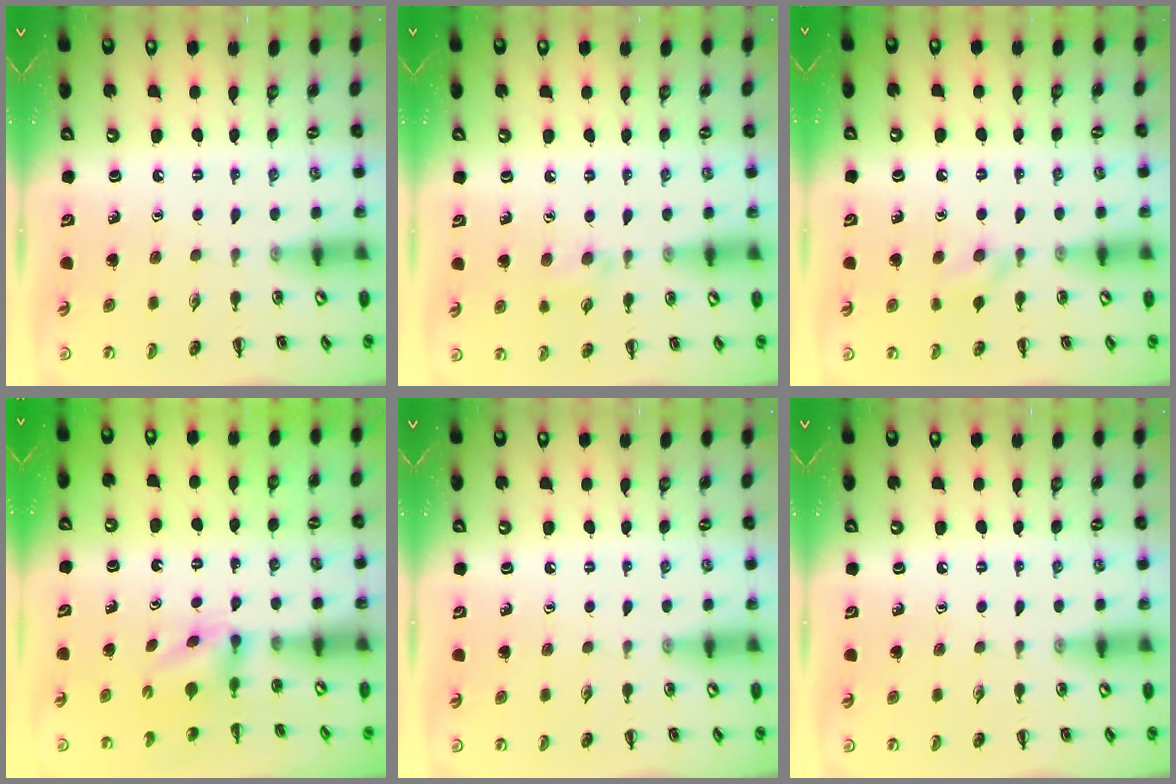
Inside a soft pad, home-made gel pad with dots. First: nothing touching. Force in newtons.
{"total": 6.3, "press": 5.9, "slide": 2.3}
{"total": 5.1, "press": 4.8, "slide": 1.6}
{"total": 2.7, "press": 2.5, "slide": 1.0}
{"total": 0.0}
{"total": 0.0}